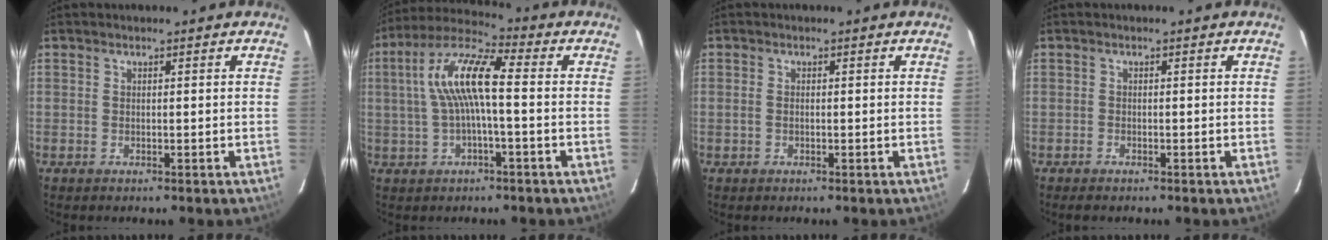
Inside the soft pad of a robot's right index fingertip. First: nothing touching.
{"total": 11.4, "force": [0.5, 2.6, 11.1], "torque": [-0.221, 0.022, 0.005]}
{"total": 0.9, "force": [-0.2, 0.7, 0.5], "torque": [-0.009, 0.002, -0.005]}
{"total": 1.1, "force": [-1.0, 0.3, 0.2], "torque": [-0.008, -0.003, -0.020]}